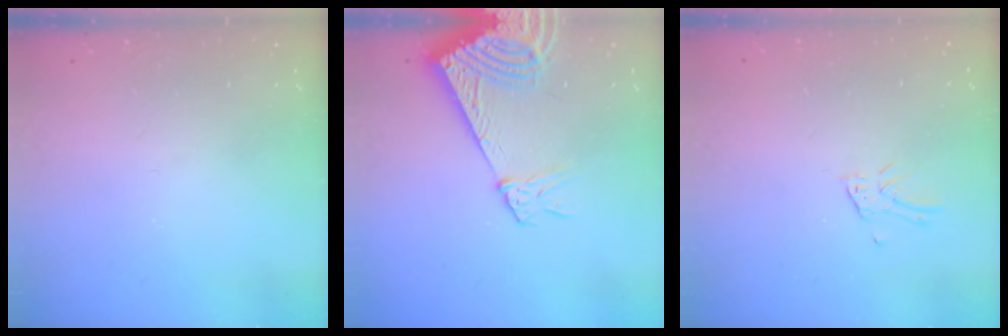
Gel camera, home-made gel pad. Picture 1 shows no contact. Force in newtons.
{"total": 11.8, "press": 11.6, "slide": 1.9}
{"total": 2.8, "press": 2.8, "slide": 0.1}